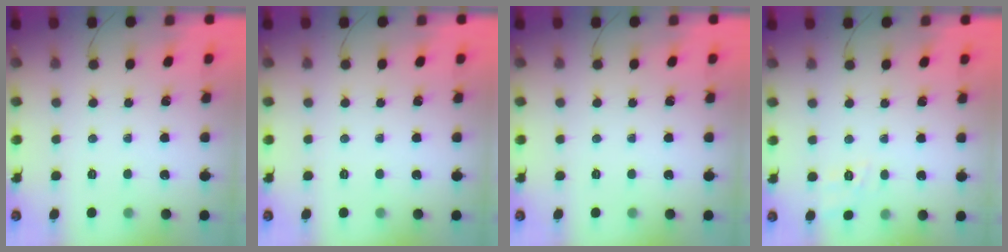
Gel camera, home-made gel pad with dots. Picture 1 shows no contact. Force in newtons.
{"total": 0.0}
{"total": 0.0}
{"total": 9.8, "press": 9.5, "slide": 2.2}